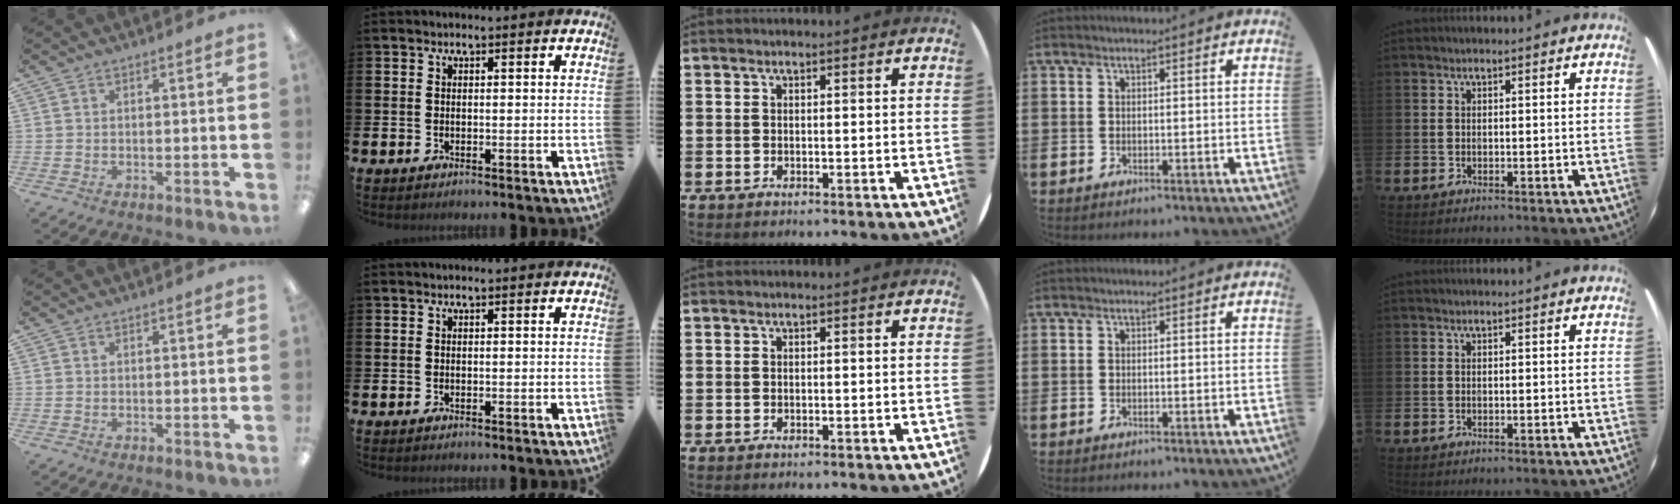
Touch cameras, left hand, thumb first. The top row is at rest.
{}